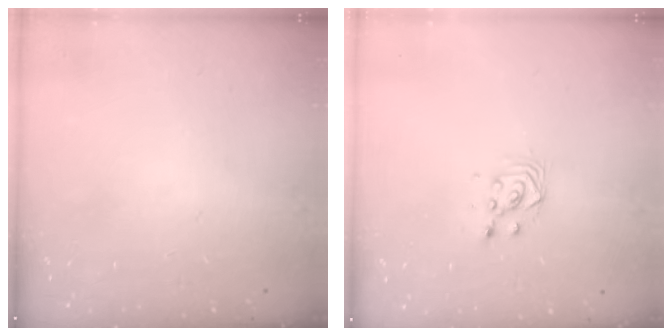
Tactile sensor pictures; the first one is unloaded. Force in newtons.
{"total": 3.3, "press": 3.1, "slide": 1.0}